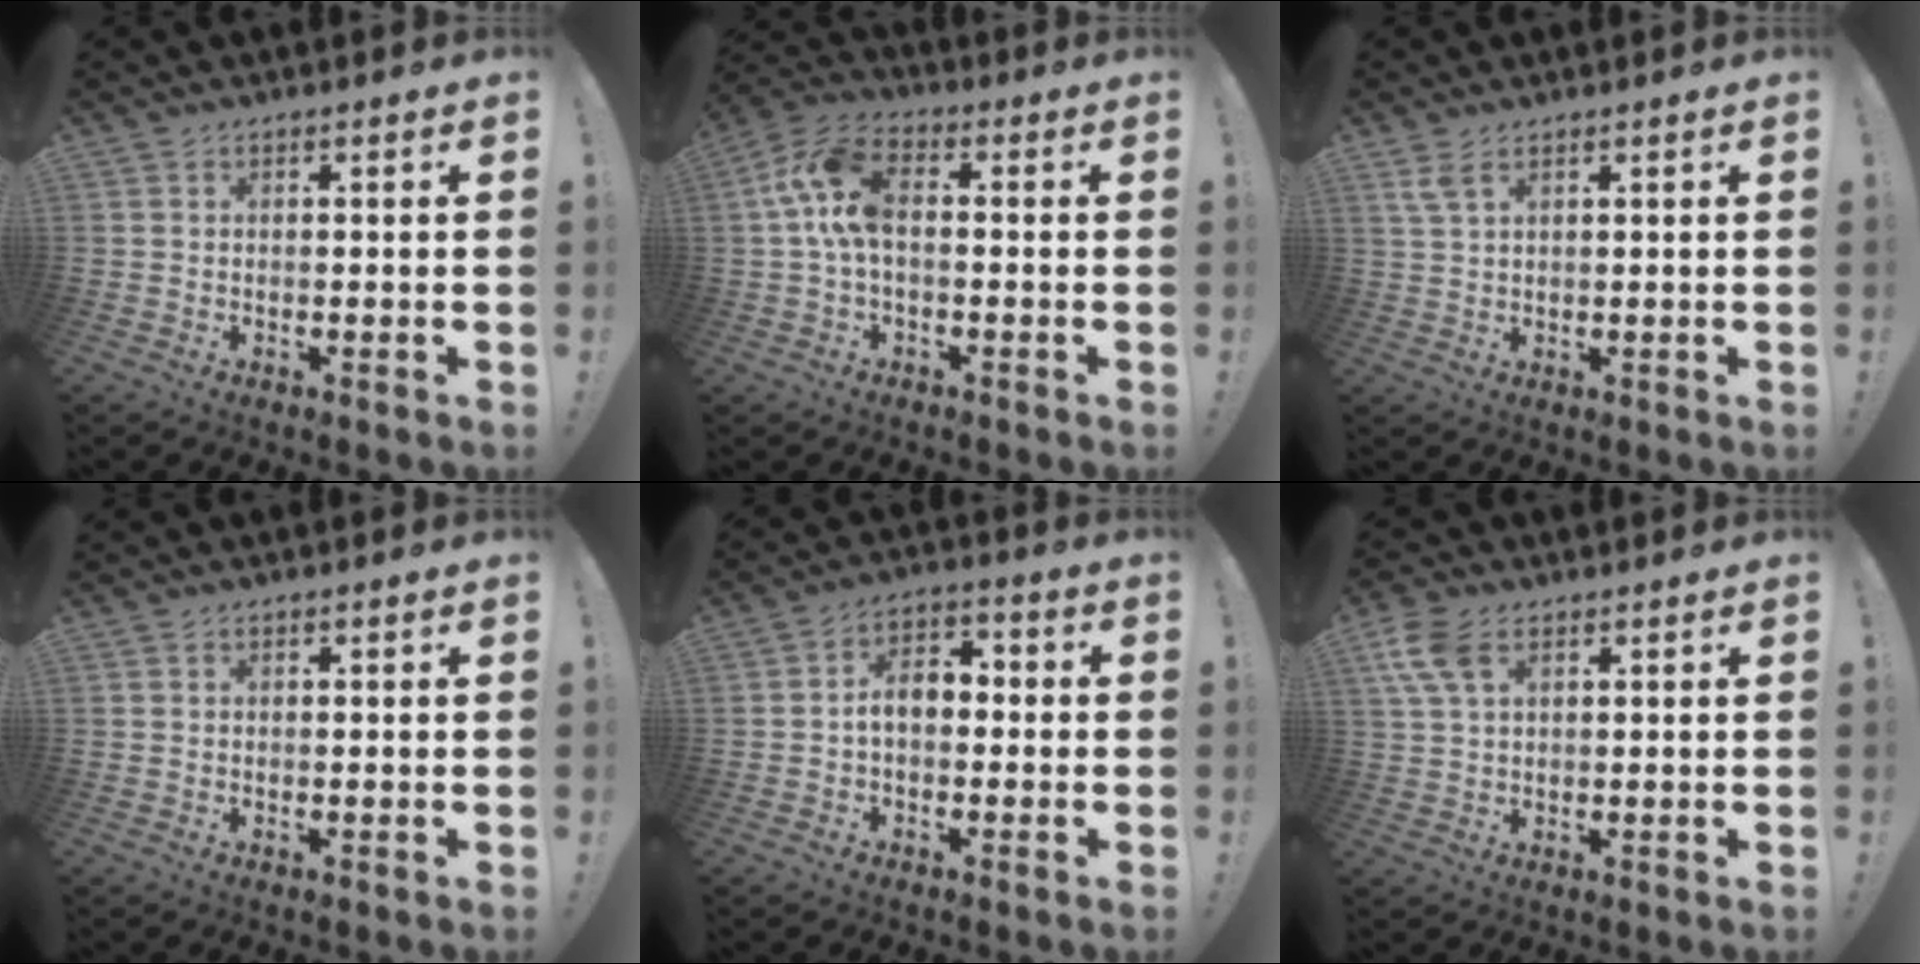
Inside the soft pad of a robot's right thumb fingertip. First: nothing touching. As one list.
[{"total": 10.8, "force": [1.0, 6.2, 8.8], "torque": [-0.180, 0.007, 0.021]}, {"total": 4.2, "force": [2.5, 1.7, 2.9], "torque": [-0.067, -0.002, 0.050]}, {"total": 0.0}, {"total": 7.6, "force": [-0.3, 4.7, 5.9], "torque": [-0.091, 0.010, -0.004]}, {"total": 7.7, "force": [3.5, 4.0, 5.5], "torque": [-0.118, -0.005, 0.068]}]